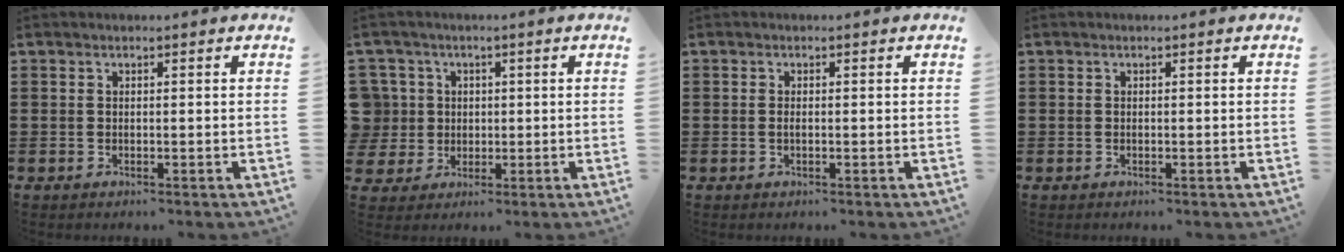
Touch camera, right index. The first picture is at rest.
{"total": 5.6, "force": [0.8, 5.5, 0.7], "torque": [-0.056, 0.012, 0.012]}
{"total": 0.7, "force": [-0.2, 0.0, 0.7], "torque": [-0.014, -0.003, -0.003]}
{"total": 0.0}